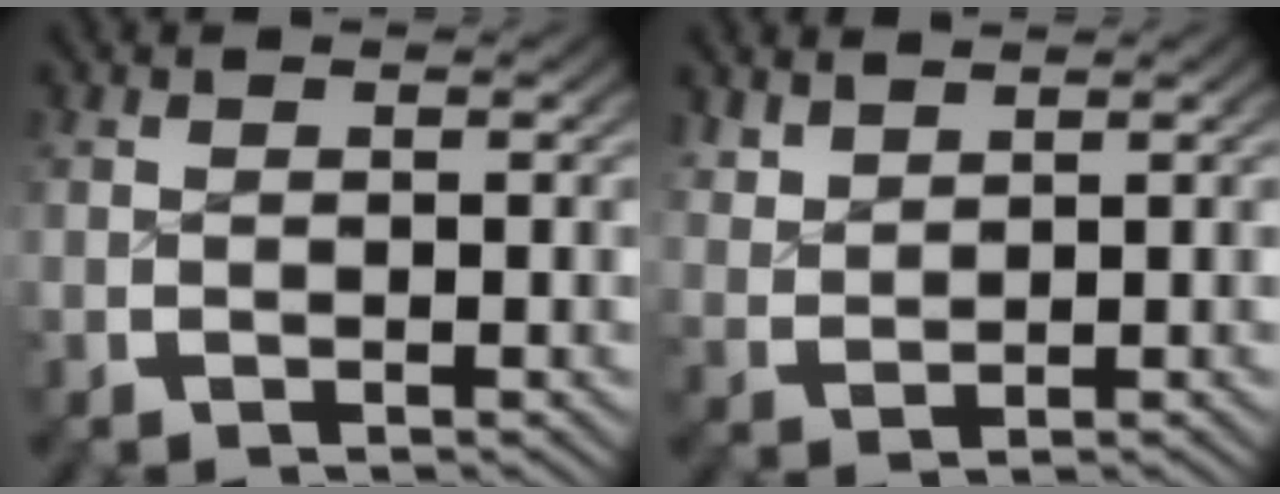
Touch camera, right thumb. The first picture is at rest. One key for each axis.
{"total": 2.0, "fx": 1.9, "fy": 0.4, "fz": 0.4, "tx": -0.004, "ty": 0.003, "tz": 0.046}